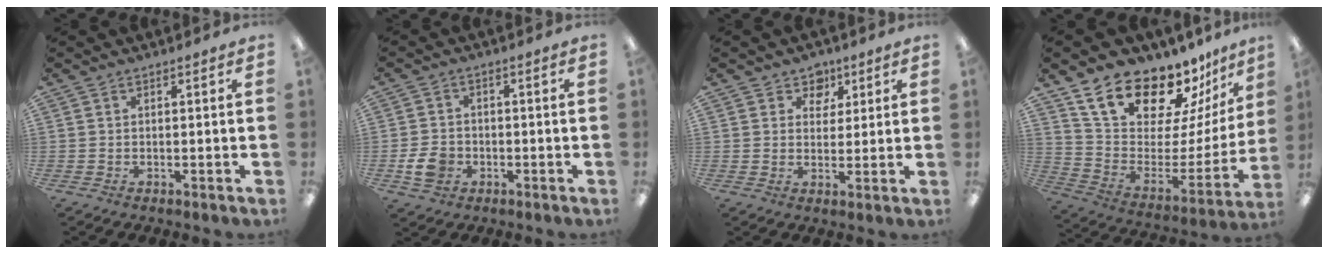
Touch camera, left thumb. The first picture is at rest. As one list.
[{"total": 5.8, "force": [-2.0, 4.6, 3.0], "torque": [-0.058, 0.004, -0.036]}, {"total": 5.2, "force": [3.1, 4.1, 0.9], "torque": [-0.005, -0.015, 0.053]}, {"total": 21.5, "force": [18.0, 7.6, 8.9], "torque": [-0.152, -0.138, 0.327]}]